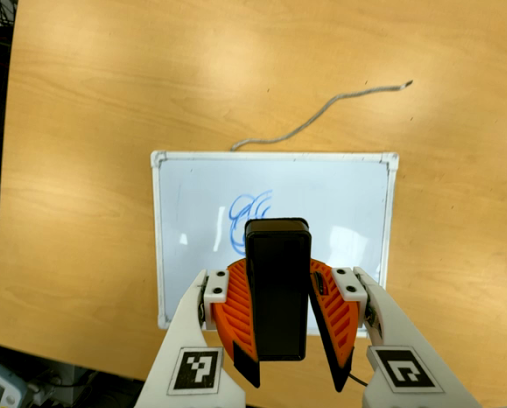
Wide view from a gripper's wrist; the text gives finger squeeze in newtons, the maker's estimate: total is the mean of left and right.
{"total": 10.0, "left": 9.3, "right": 10.7}